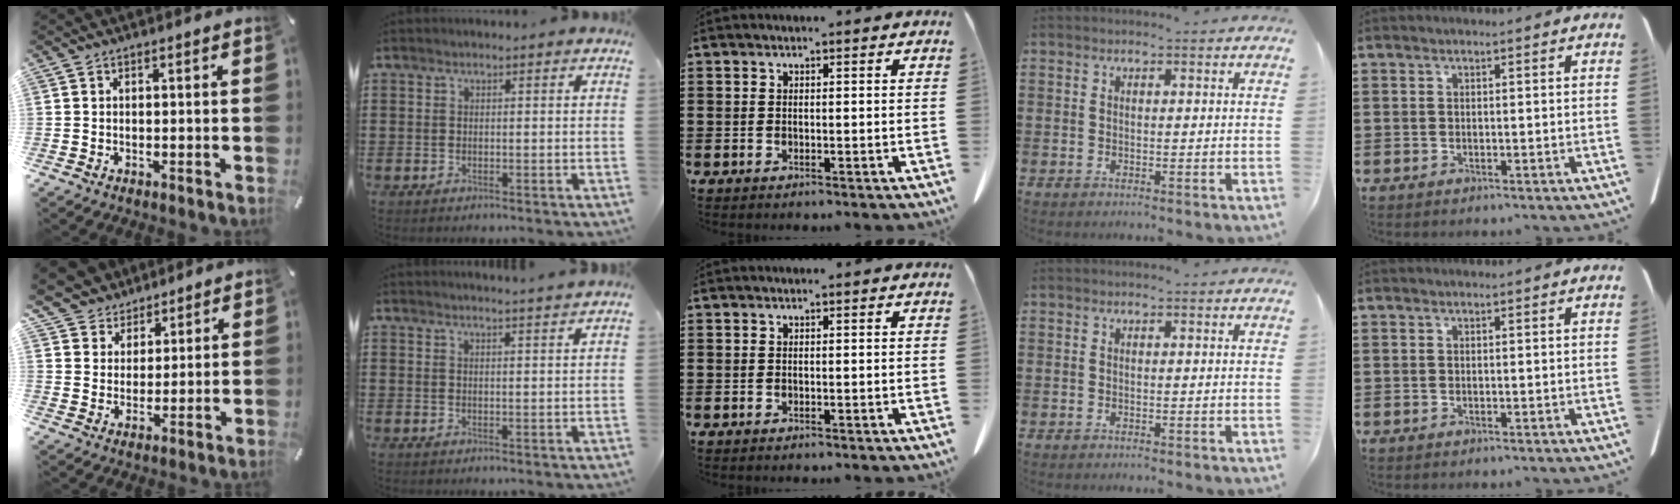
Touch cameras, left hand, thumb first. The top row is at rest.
{"thumb": {"total": 7.3, "force": [5.6, 4.8, -0.3], "torque": [-0.022, -0.042, 0.109]}, "index": {"total": 2.0, "force": [1.9, -0.5, 0.4], "torque": [-0.012, -0.003, 0.037]}}